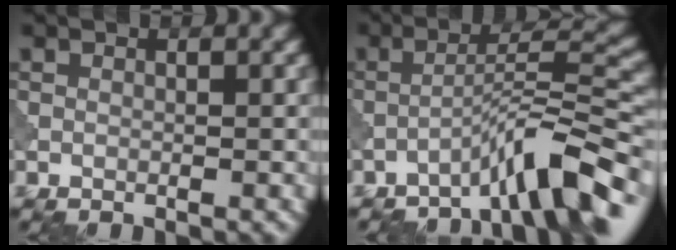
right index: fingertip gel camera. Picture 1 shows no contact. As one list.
[{"total": 7.2, "force": [-5.1, 0.8, 5.0], "torque": [-0.072, 0.021, -0.089]}]